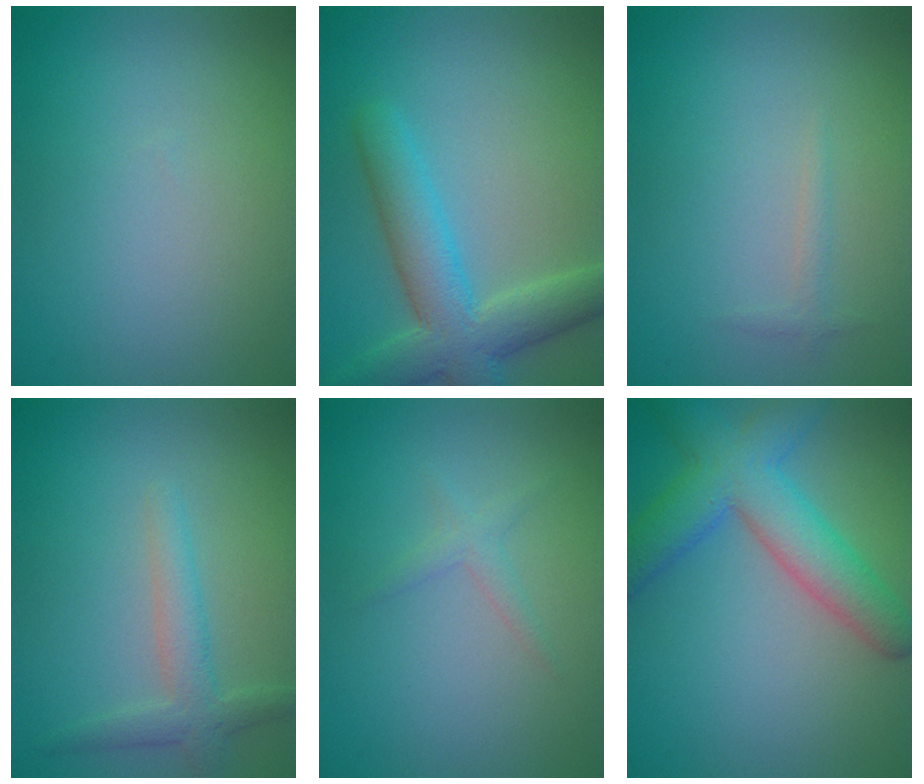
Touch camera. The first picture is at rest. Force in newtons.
{"total": 6.7, "press": 6.7, "slide": 0.5}
{"total": 0.8, "press": 0.8, "slide": 0.0}
{"total": 2.8, "press": 2.8, "slide": 0.1}
{"total": 1.1, "press": 1.1, "slide": 0.0}
{"total": 6.6, "press": 6.5, "slide": 0.3}